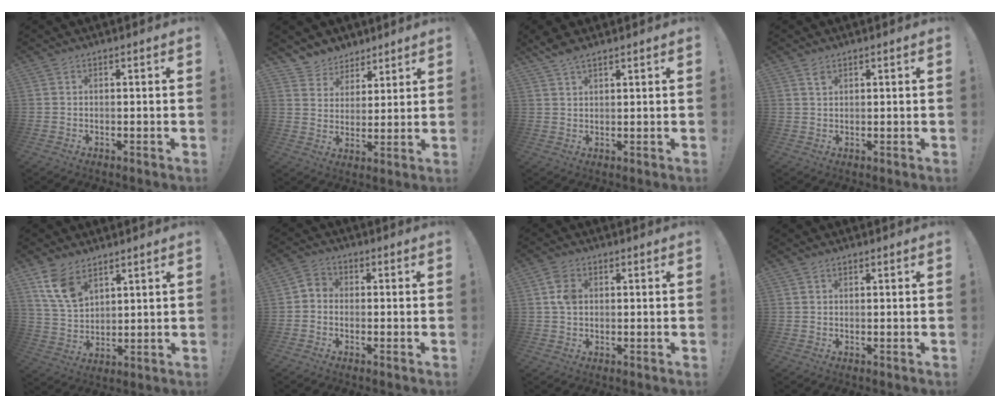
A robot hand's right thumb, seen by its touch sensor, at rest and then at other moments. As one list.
[{"total": 7.0, "force": [5.0, 4.9, 0.0], "torque": [0.001, -0.049, 0.099]}, {"total": 4.2, "force": [3.3, 1.1, 2.4], "torque": [-0.042, -0.016, 0.059]}, {"total": 1.4, "force": [1.0, 0.7, 0.6], "torque": [-0.002, -0.006, 0.018]}, {"total": 9.7, "force": [6.3, 5.6, 4.9], "torque": [-0.095, -0.026, 0.126]}, {"total": 3.5, "force": [-1.8, 2.5, 1.6], "torque": [-0.035, 0.014, -0.034]}, {"total": 5.2, "force": [0.8, 3.6, 3.6], "torque": [-0.066, 0.006, 0.015]}, {"total": 0.8, "force": [0.5, 0.5, 0.2], "torque": [0.001, -0.001, 0.009]}]